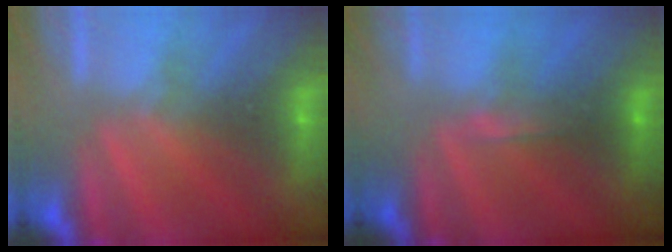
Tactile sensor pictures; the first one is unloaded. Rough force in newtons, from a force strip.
{"total": 3.8}